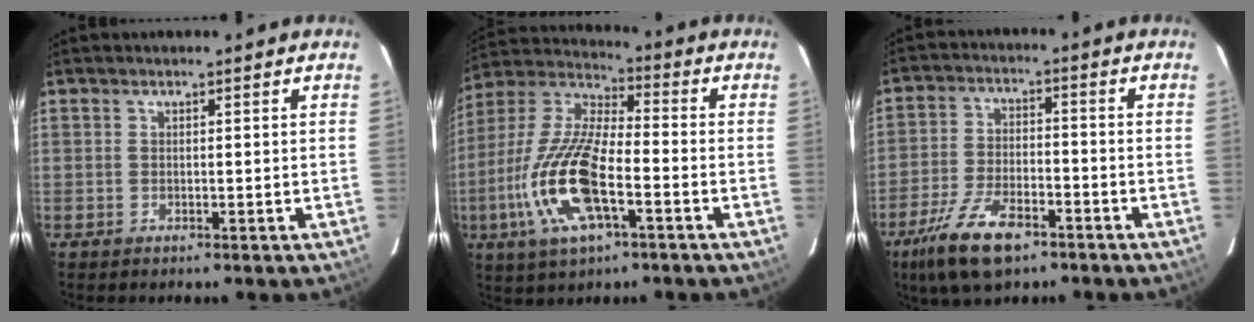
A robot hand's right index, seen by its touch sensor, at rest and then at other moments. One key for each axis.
{"total": 18.1, "fx": -6.1, "fy": 6.2, "fz": 15.9, "tx": -0.342, "ty": -0.013, "tz": -0.123}
{"total": 12.4, "fx": -8.0, "fy": 4.9, "fz": 8.2, "tx": -0.187, "ty": -0.019, "tz": -0.148}